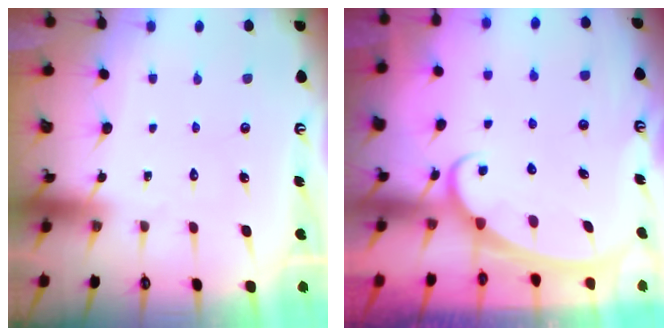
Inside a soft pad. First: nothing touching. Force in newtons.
{"total": 2.4, "press": 2.4, "slide": 0.4}